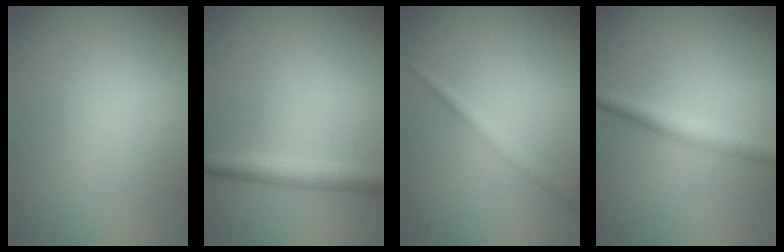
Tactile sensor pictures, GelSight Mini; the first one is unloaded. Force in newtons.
{"total": 2.6, "press": 2.6, "slide": 0.0}
{"total": 1.5, "press": 1.5, "slide": 0.0}
{"total": 2.9, "press": 2.9, "slide": 0.1}